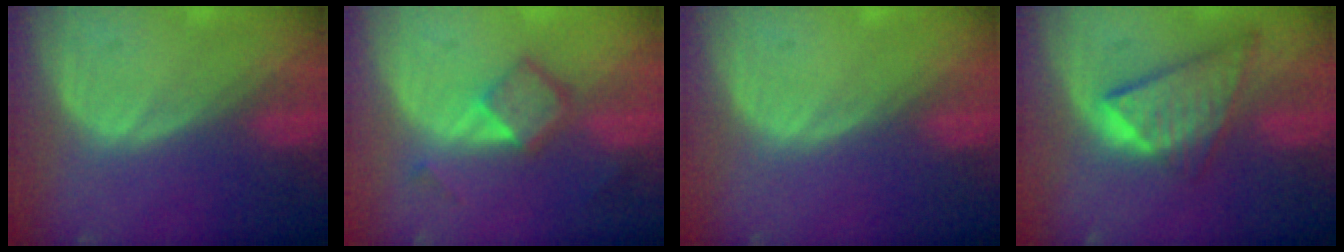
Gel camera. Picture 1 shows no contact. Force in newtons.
{"total": 5.4, "press": 4.7, "slide": 2.7}
{"total": 0.0}
{"total": 8.6, "press": 7.4, "slide": 4.4}